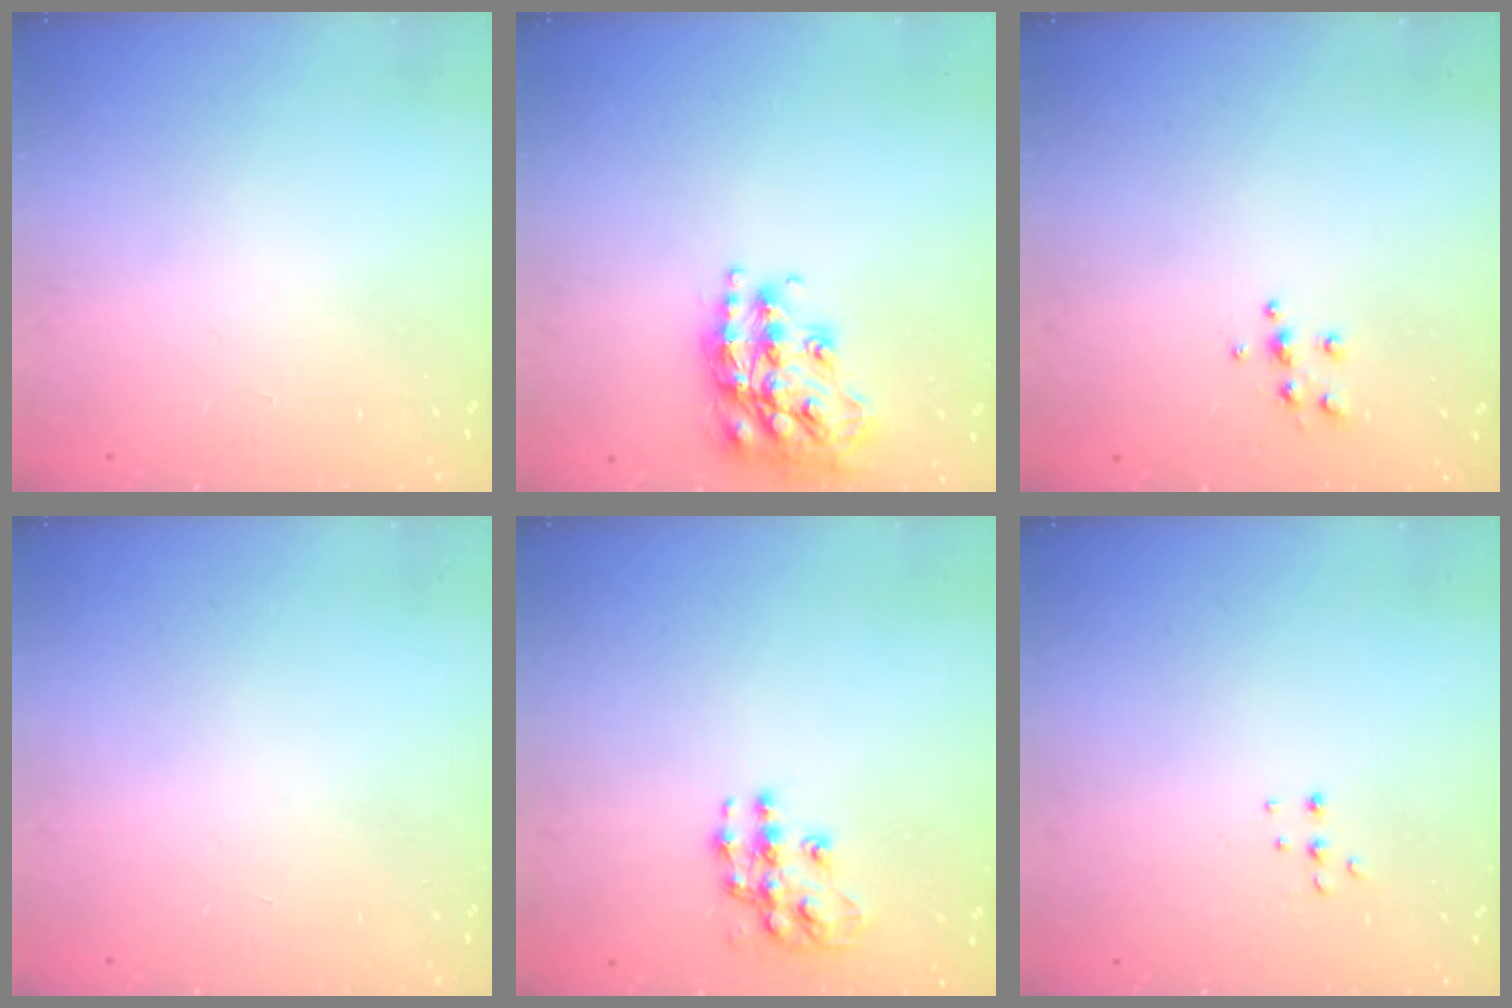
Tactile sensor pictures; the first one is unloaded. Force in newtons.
{"total": 18.4, "press": 18.4, "slide": 1.2}
{"total": 5.5, "press": 5.4, "slide": 0.6}
{"total": 0.0}
{"total": 10.4, "press": 10.4, "slide": 0.5}
{"total": 3.6, "press": 3.5, "slide": 0.9}